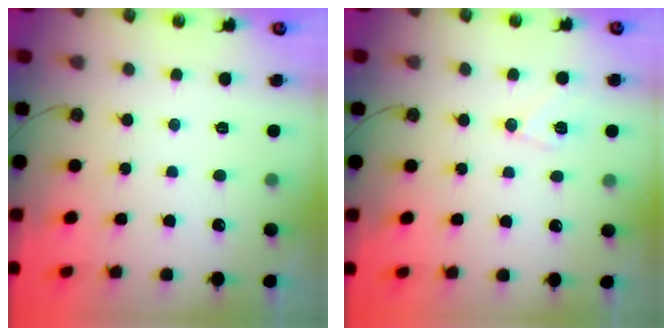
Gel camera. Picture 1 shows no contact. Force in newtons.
{"total": 7.7, "press": 7.7, "slide": 1.1}